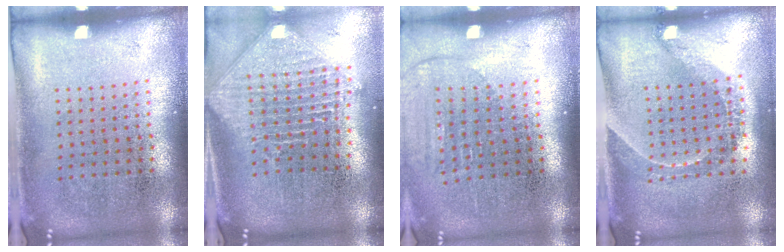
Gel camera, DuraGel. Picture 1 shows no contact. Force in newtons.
{"total": 2.5, "press": 1.9, "slide": 1.6}
{"total": 1.3, "press": 1.2, "slide": 0.6}
{"total": 1.6, "press": 1.2, "slide": 1.1}